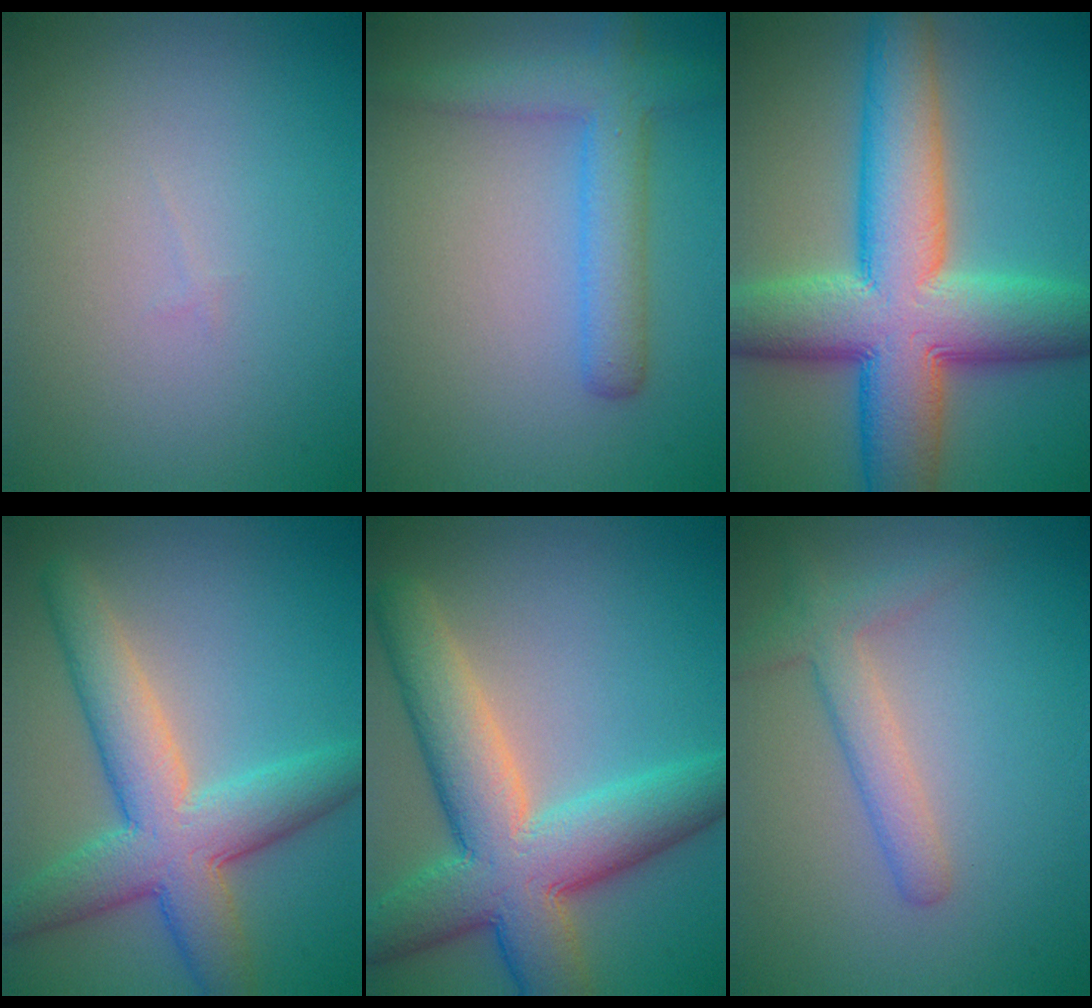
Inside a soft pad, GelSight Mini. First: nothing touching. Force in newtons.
{"total": 4.2, "press": 4.2, "slide": 0.2}
{"total": 13.0, "press": 13.0, "slide": 0.2}
{"total": 7.9, "press": 7.9, "slide": 0.3}
{"total": 10.4, "press": 10.4, "slide": 0.3}
{"total": 2.8, "press": 2.8, "slide": 0.1}